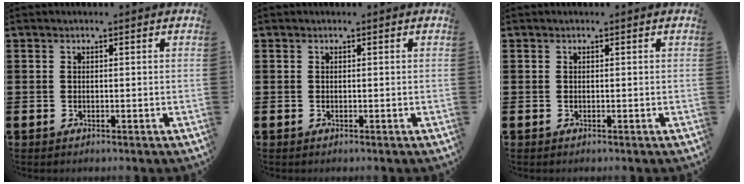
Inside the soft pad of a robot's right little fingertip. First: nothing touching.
{"total": 0.0}
{"total": 0.0}